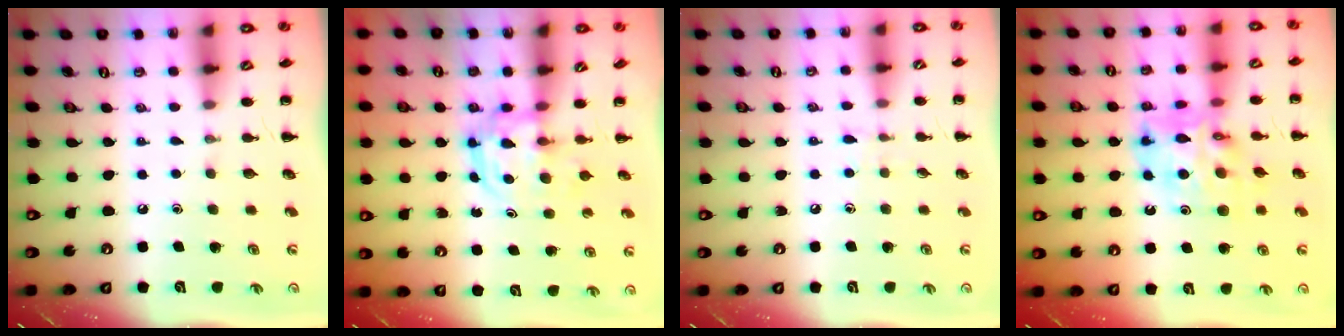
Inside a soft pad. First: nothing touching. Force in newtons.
{"total": 3.3, "press": 3.3, "slide": 0.4}
{"total": 4.5, "press": 4.1, "slide": 1.8}
{"total": 12.9, "press": 12.5, "slide": 3.6}